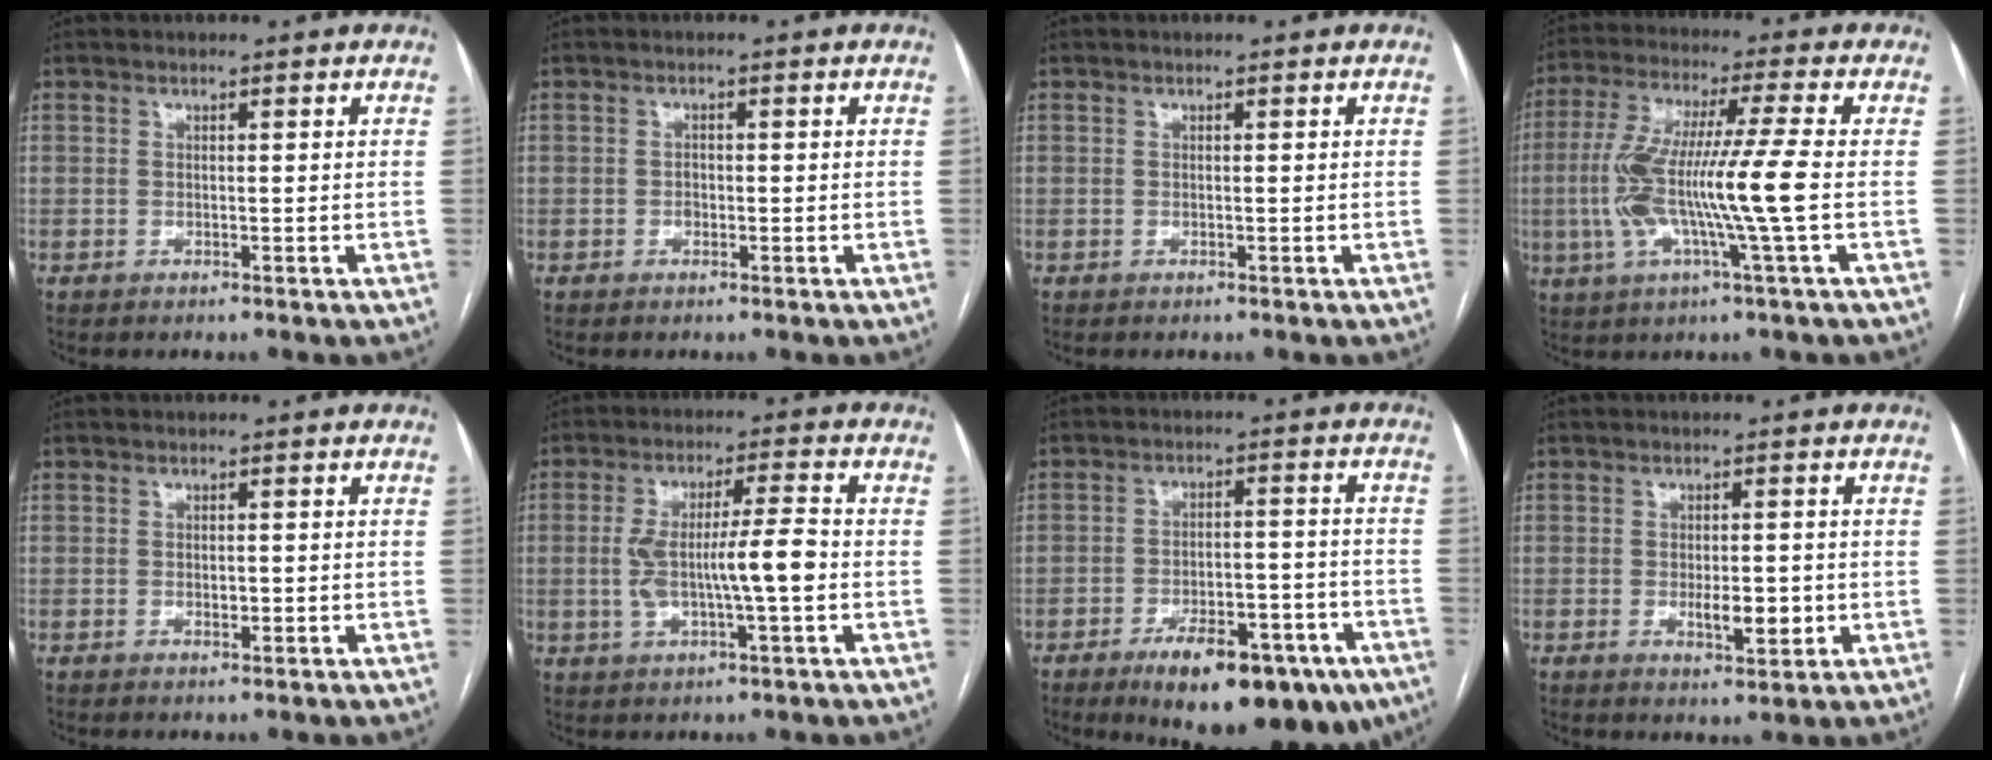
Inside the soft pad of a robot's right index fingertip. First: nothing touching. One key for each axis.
{"total": 1.2, "fx": -0.4, "fy": 0.9, "fz": 0.7, "tx": -0.009, "ty": 0.003, "tz": -0.003}
{"total": 0.0}
{"total": 13.7, "fx": -1.9, "fy": -0.7, "fz": 13.6, "tx": -0.270, "ty": 0.003, "tz": -0.040}
{"total": 1.5, "fx": -0.3, "fy": 0.7, "fz": 1.2, "tx": -0.021, "ty": 0.000, "tz": -0.001}
{"total": 9.3, "fx": -1.1, "fy": 1.1, "fz": 9.2, "tx": -0.167, "ty": 0.011, "tz": -0.019}
{"total": 17.3, "fx": -10.9, "fy": 6.9, "fz": 11.5, "tx": -0.104, "ty": 0.025, "tz": -0.151}
{"total": 4.5, "fx": -0.9, "fy": 1.7, "fz": 4.0, "tx": -0.063, "ty": -0.003, "tz": -0.008}